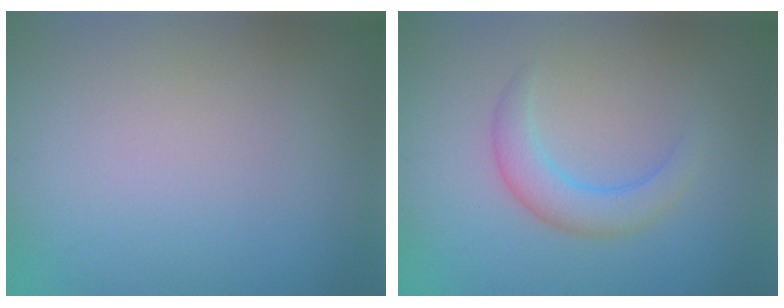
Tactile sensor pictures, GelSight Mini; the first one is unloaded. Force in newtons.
{"total": 2.8, "press": 2.8, "slide": 0.3}